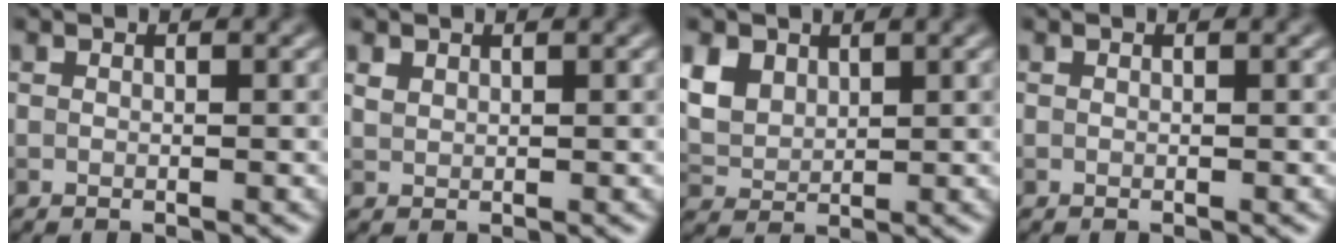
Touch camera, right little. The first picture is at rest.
{"total": 0.9, "force": [0.7, 0.5, 0.3], "torque": [-0.010, 0.000, 0.018]}
{"total": 4.8, "force": [2.4, 3.3, 2.5], "torque": [-0.075, 0.009, 0.053]}
{"total": 0.0}